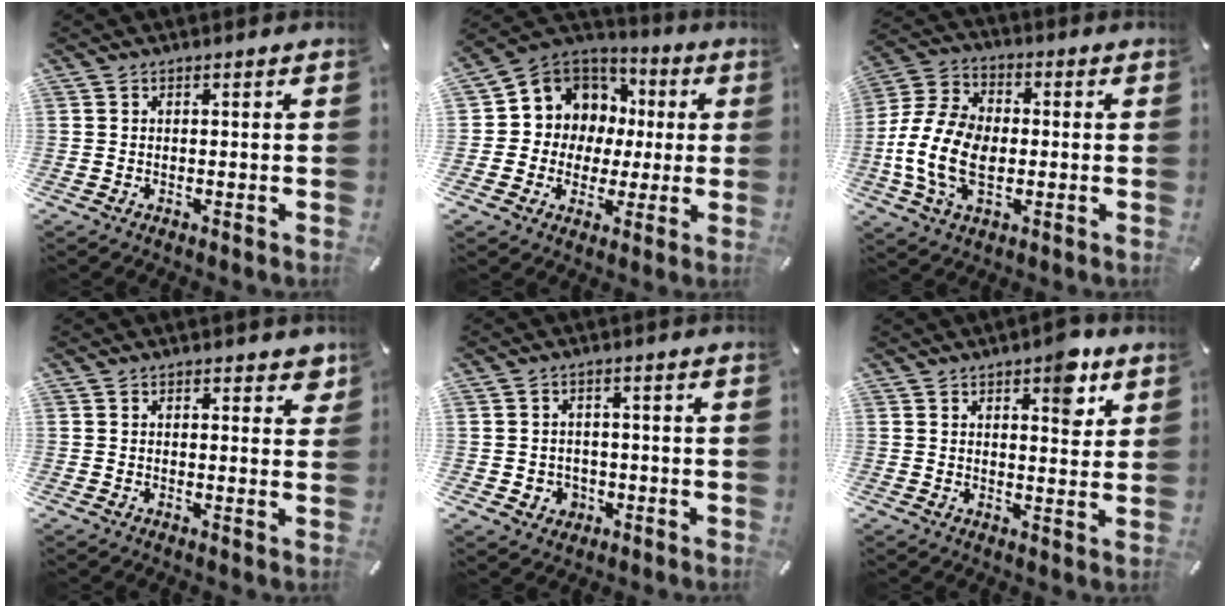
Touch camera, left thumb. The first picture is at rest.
{"total": 10.1, "force": [2.3, 9.8, 1.2], "torque": [-0.039, -0.031, 0.051]}
{"total": 14.9, "force": [-3.0, 10.0, 10.6], "torque": [-0.240, 0.008, -0.054]}
{"total": 2.6, "force": [1.5, 1.5, 1.5], "torque": [-0.010, -0.003, 0.021]}
{"total": 4.4, "force": [-0.9, 4.2, 1.1], "torque": [-0.014, 0.006, -0.016]}
{"total": 7.4, "force": [4.2, 3.5, 5.0], "torque": [-0.044, -0.027, 0.062]}